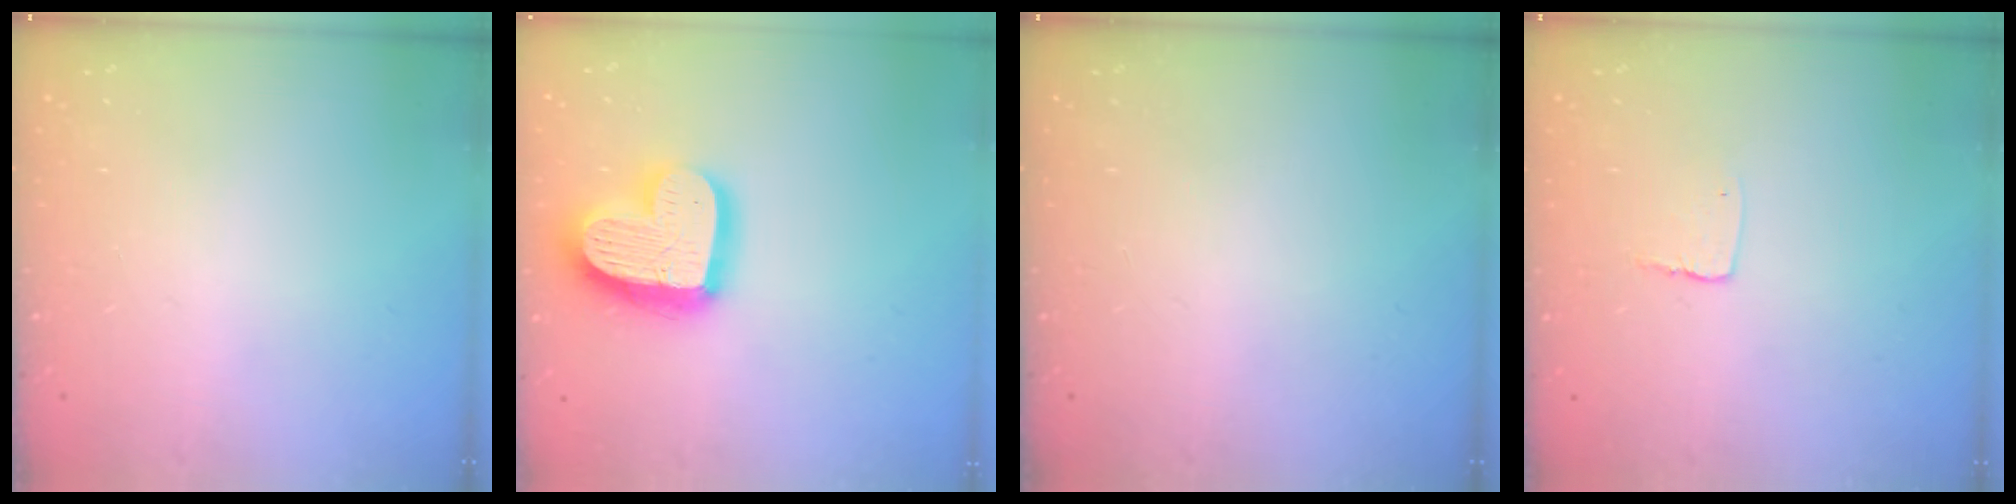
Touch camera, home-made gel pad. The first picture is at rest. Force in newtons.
{"total": 19.4, "press": 19.3, "slide": 1.5}
{"total": 0.0}
{"total": 3.8, "press": 3.8, "slide": 0.4}